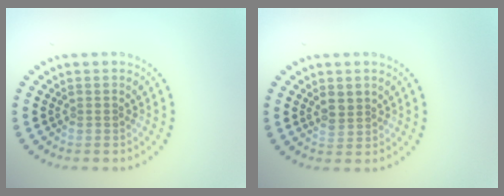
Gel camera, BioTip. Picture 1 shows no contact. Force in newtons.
{"total": 1.3, "press": 1.2, "slide": 0.7}